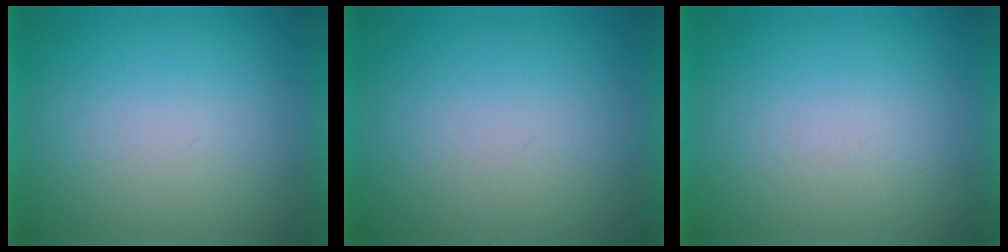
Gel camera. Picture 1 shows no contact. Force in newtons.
{"total": 1.2}
{"total": 1.1}